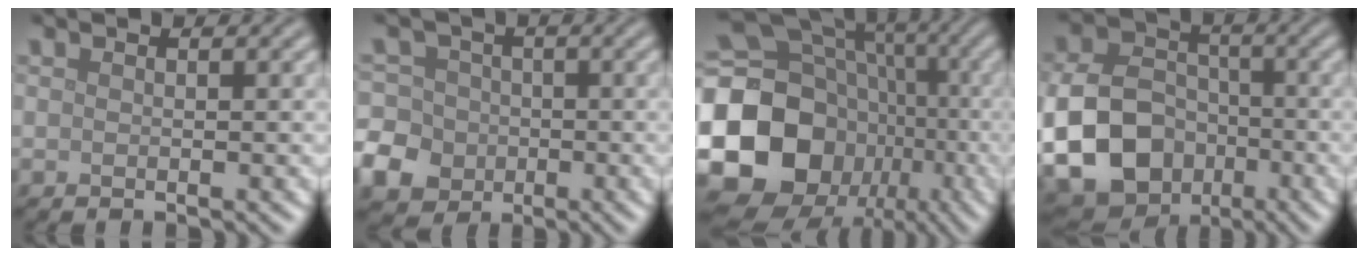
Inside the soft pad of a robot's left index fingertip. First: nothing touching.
{"total": 7.8, "force": [-3.2, 6.7, 2.4], "torque": [-0.056, -0.016, -0.082]}
{"total": 21.8, "force": [-5.3, 18.9, 9.6], "torque": [-0.208, -0.005, -0.129]}
{"total": 15.3, "force": [-5.0, 12.6, 7.2], "torque": [-0.147, -0.056, -0.104]}